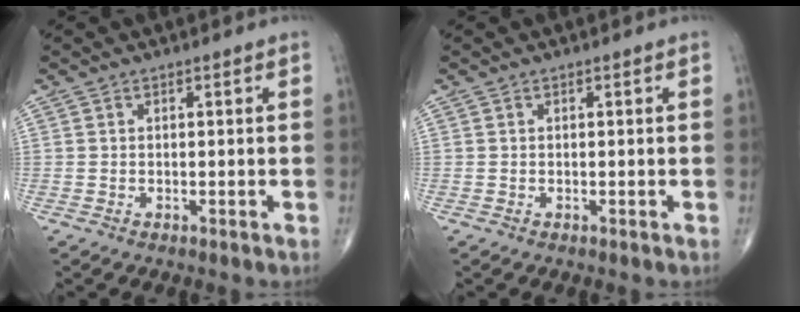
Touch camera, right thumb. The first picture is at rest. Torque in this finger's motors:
{"motor_torque": [-0.01, 0.01, 0.00, 0.00, 0.00]}